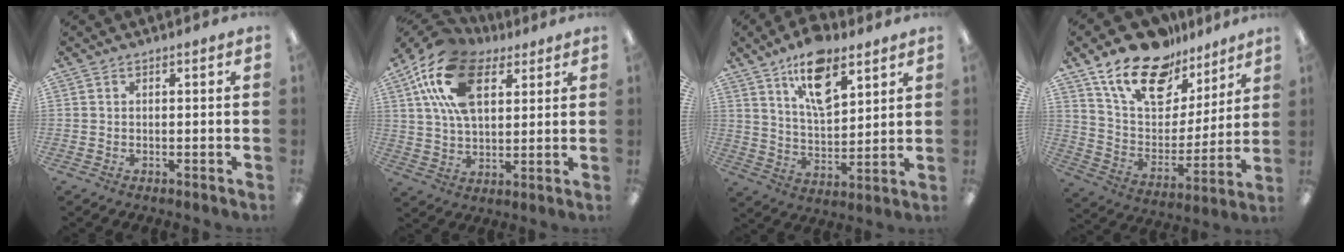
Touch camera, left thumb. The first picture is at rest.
{"total": 19.7, "force": [9.3, 10.9, 13.5], "torque": [-0.281, -0.013, 0.163]}
{"total": 13.9, "force": [8.7, 6.3, 8.8], "torque": [-0.140, -0.034, 0.151]}
{"total": 19.6, "force": [13.9, 10.2, 9.3], "torque": [-0.174, -0.081, 0.249]}